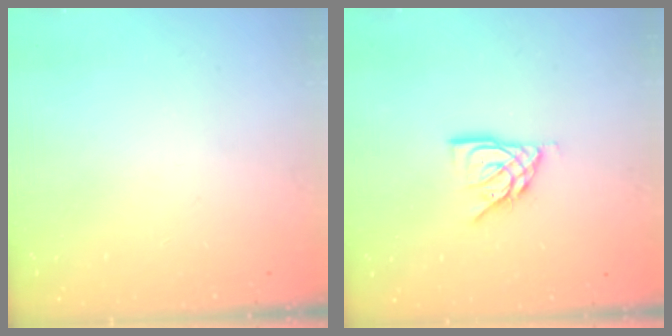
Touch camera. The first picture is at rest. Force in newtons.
{"total": 9.2, "press": 9.2, "slide": 0.4}